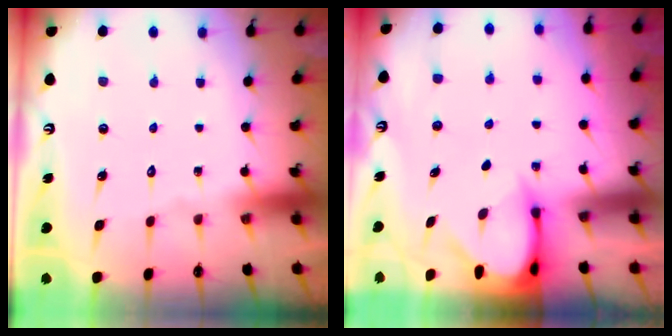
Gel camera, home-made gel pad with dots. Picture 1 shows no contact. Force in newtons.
{"total": 3.4, "press": 3.4, "slide": 0.3}